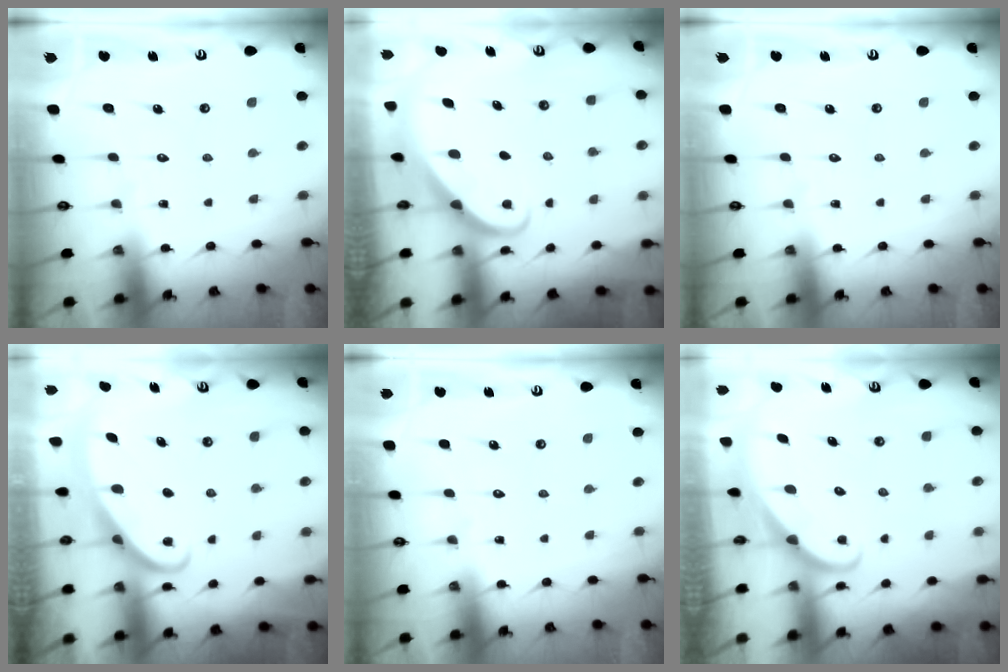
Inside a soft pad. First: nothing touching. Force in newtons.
{"total": 2.2, "press": 2.2, "slide": 0.2}
{"total": 0.0}
{"total": 2.7, "press": 2.7, "slide": 0.4}
{"total": 0.0}
{"total": 1.9, "press": 1.9, "slide": 0.1}